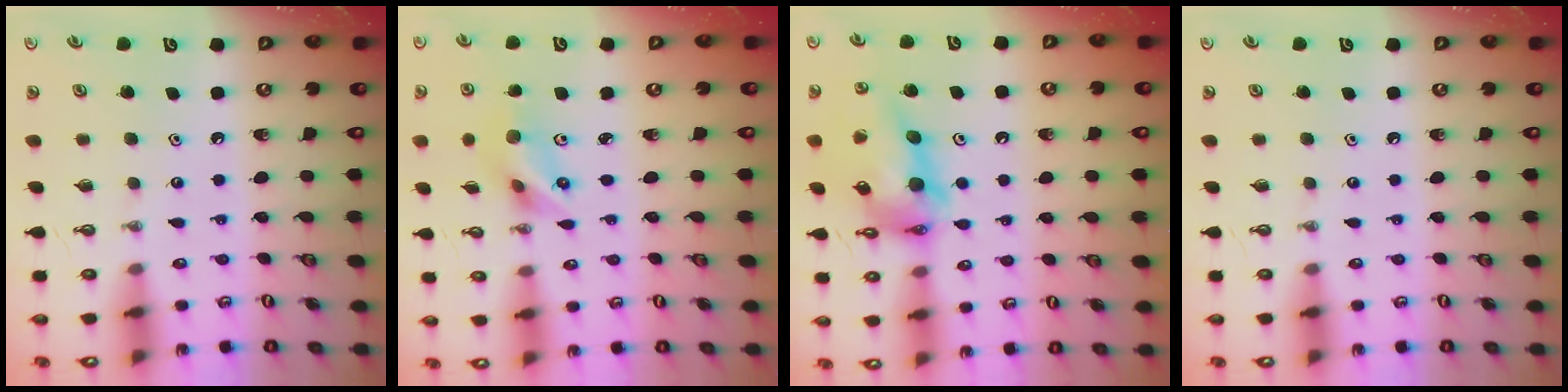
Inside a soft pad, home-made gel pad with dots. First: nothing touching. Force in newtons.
{"total": 6.6, "press": 5.9, "slide": 2.9}
{"total": 16.4, "press": 16.3, "slide": 1.3}
{"total": 0.0}